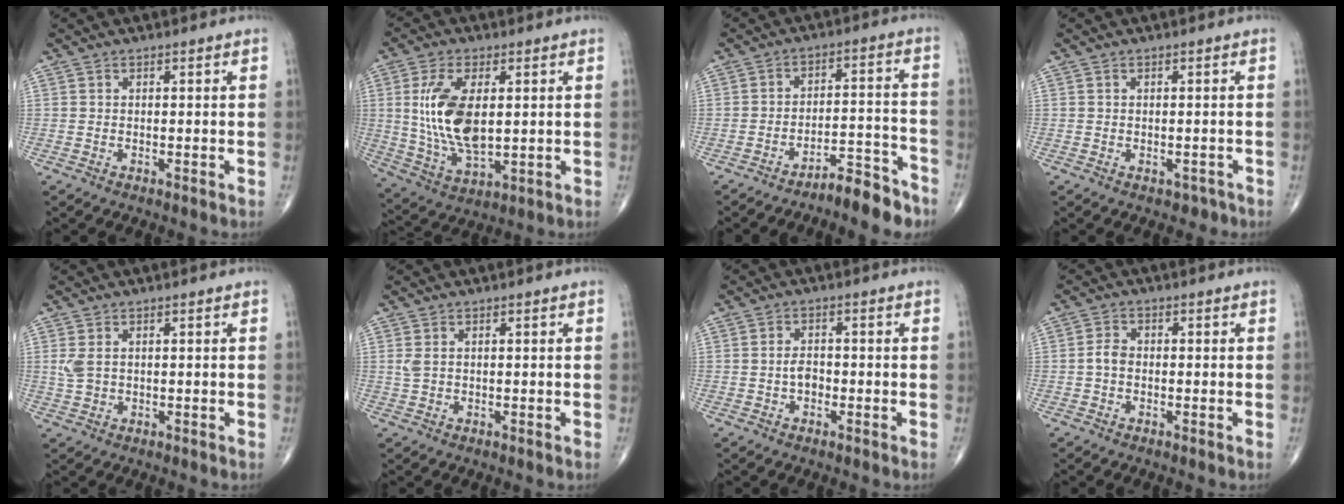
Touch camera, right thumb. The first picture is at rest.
{"total": 13.9, "force": [1.9, 6.9, 11.9], "torque": [-0.235, -0.016, 0.046]}
{"total": 7.6, "force": [-6.6, 1.8, 3.4], "torque": [-0.041, 0.081, -0.103]}
{"total": 1.2, "force": [-0.7, 0.9, 0.1], "torque": [0.006, 0.007, -0.009]}
{"total": 2.7, "force": [0.6, 1.7, 2.0], "torque": [-0.048, 0.001, 0.018]}
{"total": 1.5, "force": [0.4, 0.9, 1.1], "torque": [-0.029, 0.005, 0.014]}
{"total": 2.6, "force": [-0.7, 1.8, 1.8], "torque": [-0.025, 0.010, -0.015]}
{"total": 2.4, "force": [-0.5, 1.7, 1.7], "torque": [-0.027, 0.008, -0.016]}